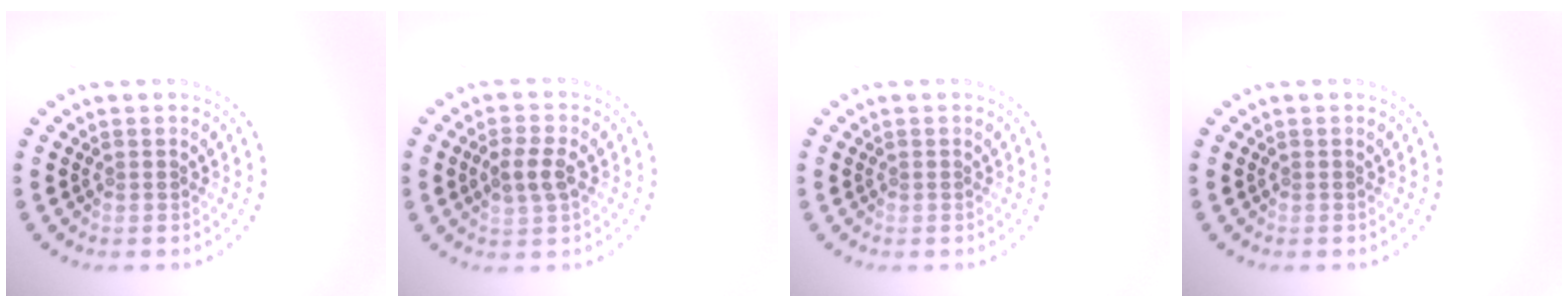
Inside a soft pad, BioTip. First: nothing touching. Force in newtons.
{"total": 2.5, "press": 2.5, "slide": 0.3}
{"total": 0.0}
{"total": 0.0}